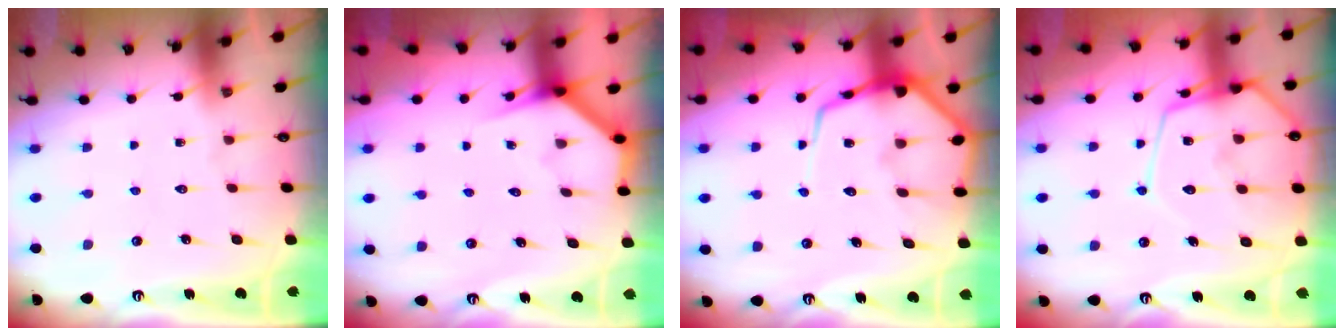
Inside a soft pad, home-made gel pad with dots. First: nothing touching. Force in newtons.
{"total": 3.8, "press": 3.8, "slide": 0.3}
{"total": 11.3, "press": 11.2, "slide": 1.2}
{"total": 15.3, "press": 15.2, "slide": 1.5}